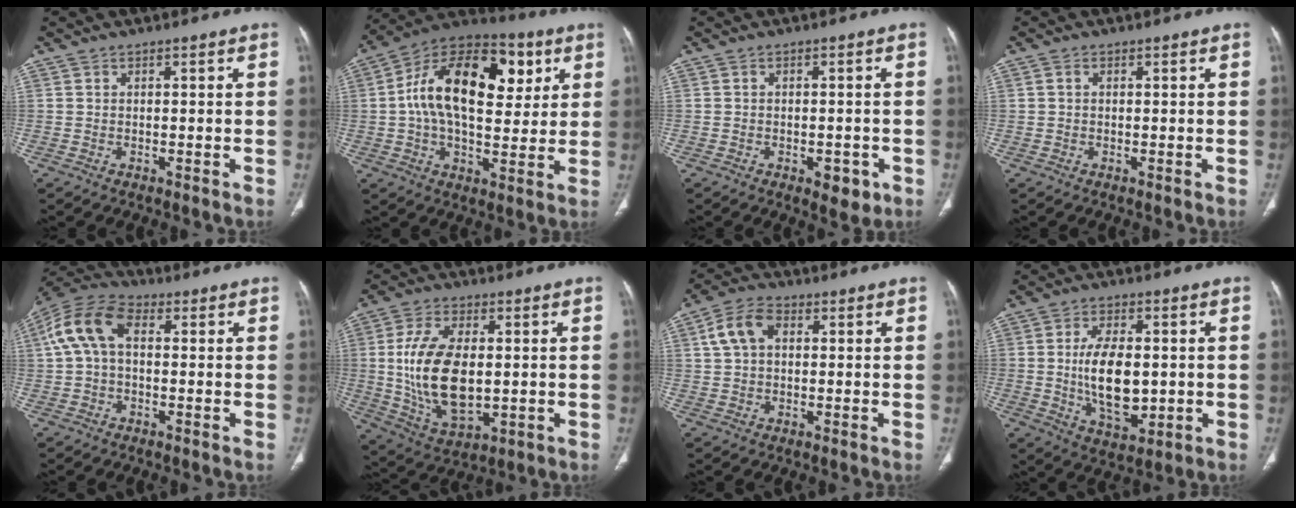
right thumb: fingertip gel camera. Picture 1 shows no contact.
{"total": 22.3, "force": [4.9, 12.8, 17.5], "torque": [-0.261, 0.012, 0.066]}
{"total": 4.3, "force": [-1.9, 2.4, 3.1], "torque": [-0.023, 0.003, -0.018]}
{"total": 0.7, "force": [0.1, 0.5, 0.4], "torque": [-0.008, 0.005, 0.002]}
{"total": 10.7, "force": [1.6, 6.7, 8.2], "torque": [-0.167, 0.035, 0.021]}
{"total": 16.7, "force": [0.4, 9.0, 14.0], "torque": [-0.265, -0.012, 0.020]}
{"total": 7.2, "force": [1.8, 4.8, 5.1], "torque": [-0.099, 0.019, 0.030]}
{"total": 12.4, "force": [-0.3, 6.7, 10.4], "torque": [-0.168, -0.010, 0.005]}